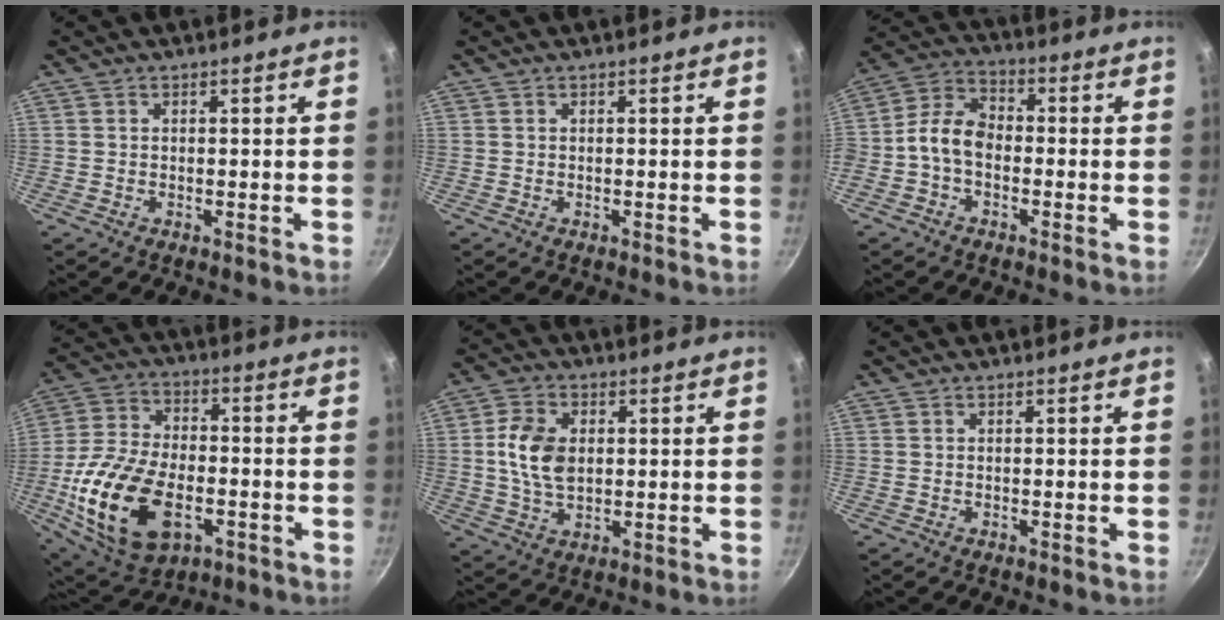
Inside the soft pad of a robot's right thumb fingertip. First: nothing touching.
{"total": 0.0}
{"total": 8.2, "force": [-1.8, 5.7, 5.7], "torque": [-0.098, 0.036, -0.052]}
{"total": 21.6, "force": [-6.3, 12.7, 16.2], "torque": [-0.313, 0.020, -0.105]}
{"total": 9.1, "force": [1.1, 6.0, 6.8], "torque": [-0.119, 0.002, 0.020]}
{"total": 0.0}